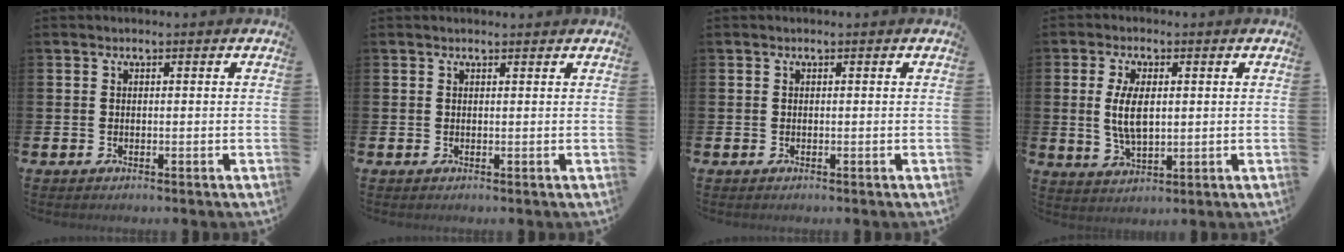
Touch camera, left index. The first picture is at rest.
{"total": 0.6, "force": [0.6, 0.1, 0.2], "torque": [0.005, -0.002, 0.008]}
{"total": 0.0}
{"total": 5.8, "force": [1.1, 2.6, 5.0], "torque": [-0.085, 0.001, 0.015]}